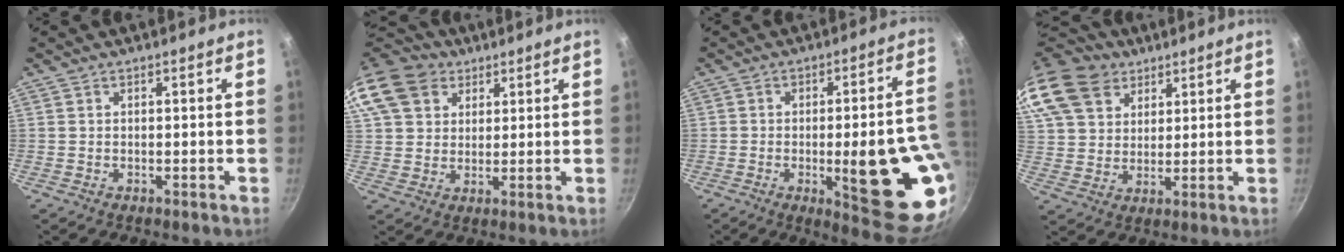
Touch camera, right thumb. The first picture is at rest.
{"total": 16.3, "force": [8.2, 12.2, 7.1], "torque": [-0.151, 0.014, 0.148]}
{"total": 21.3, "force": [-4.4, 5.8, 20.0], "torque": [-0.223, 0.006, -0.051]}
{"total": 18.9, "force": [11.9, 12.9, 7.1], "torque": [-0.153, 0.002, 0.230]}